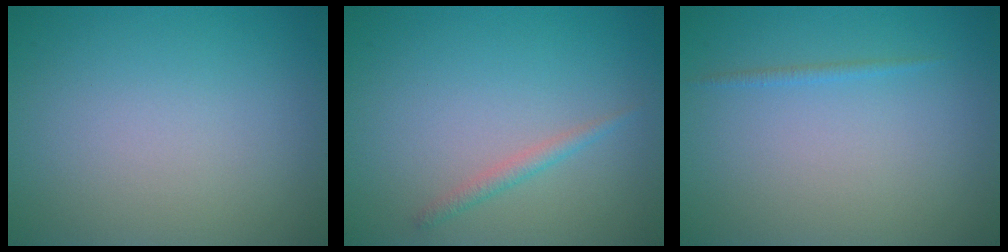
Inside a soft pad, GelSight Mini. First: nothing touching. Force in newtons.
{"total": 1.2, "press": 1.1, "slide": 0.0}
{"total": 0.6, "press": 0.6, "slide": 0.1}